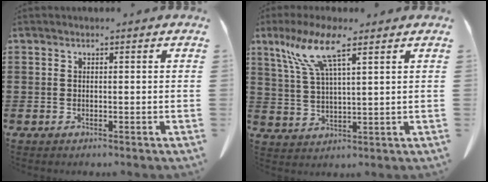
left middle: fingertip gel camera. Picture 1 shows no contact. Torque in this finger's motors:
{"motor_torque": [1.40, -0.38, 0.77, 0.21]}